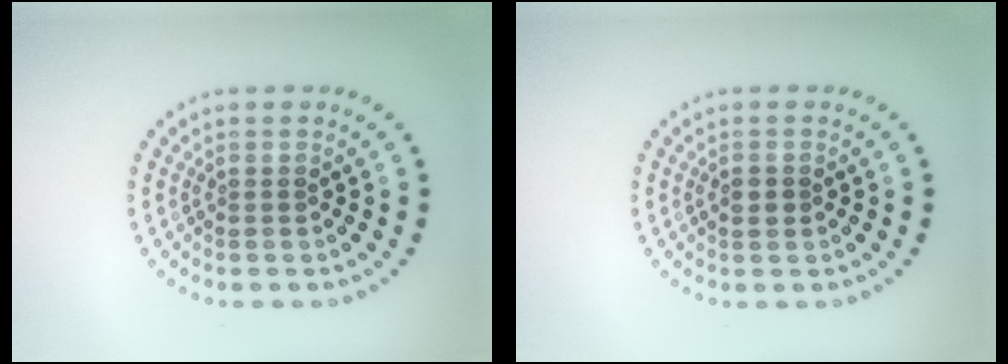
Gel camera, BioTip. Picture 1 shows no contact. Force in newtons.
{"total": 1.4, "press": 1.4, "slide": 0.0}